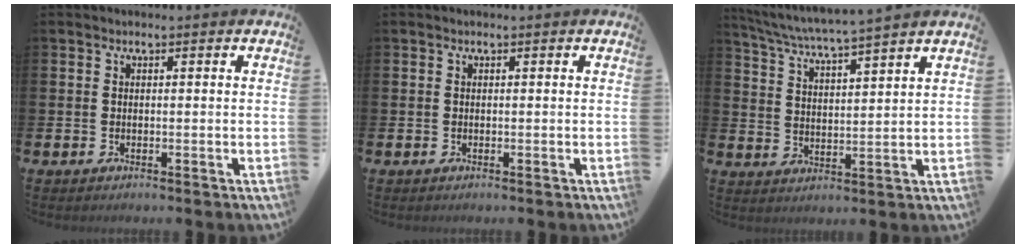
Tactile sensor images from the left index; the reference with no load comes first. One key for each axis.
{"total": 0.0}
{"total": 5.0, "fx": 4.8, "fy": -0.7, "fz": 1.3, "tx": -0.045, "ty": -0.037, "tz": 0.080}